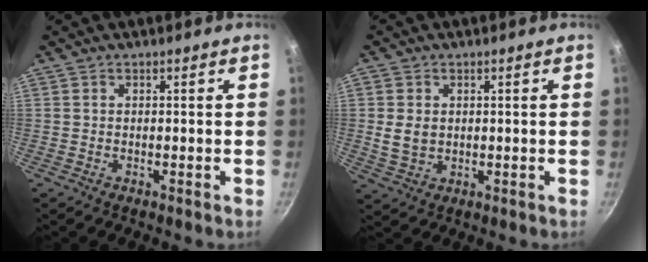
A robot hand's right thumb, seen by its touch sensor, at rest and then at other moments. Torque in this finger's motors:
{"motor_torque": [-0.28, 0.33, 0.18, -0.12, 0.19]}